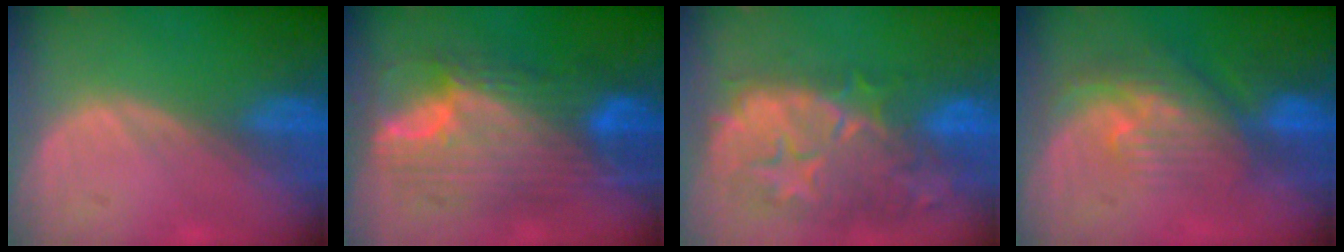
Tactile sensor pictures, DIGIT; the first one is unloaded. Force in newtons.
{"total": 11.4, "press": 11.4, "slide": 1.1}
{"total": 12.9, "press": 11.5, "slide": 5.8}
{"total": 8.0, "press": 7.2, "slide": 3.6}